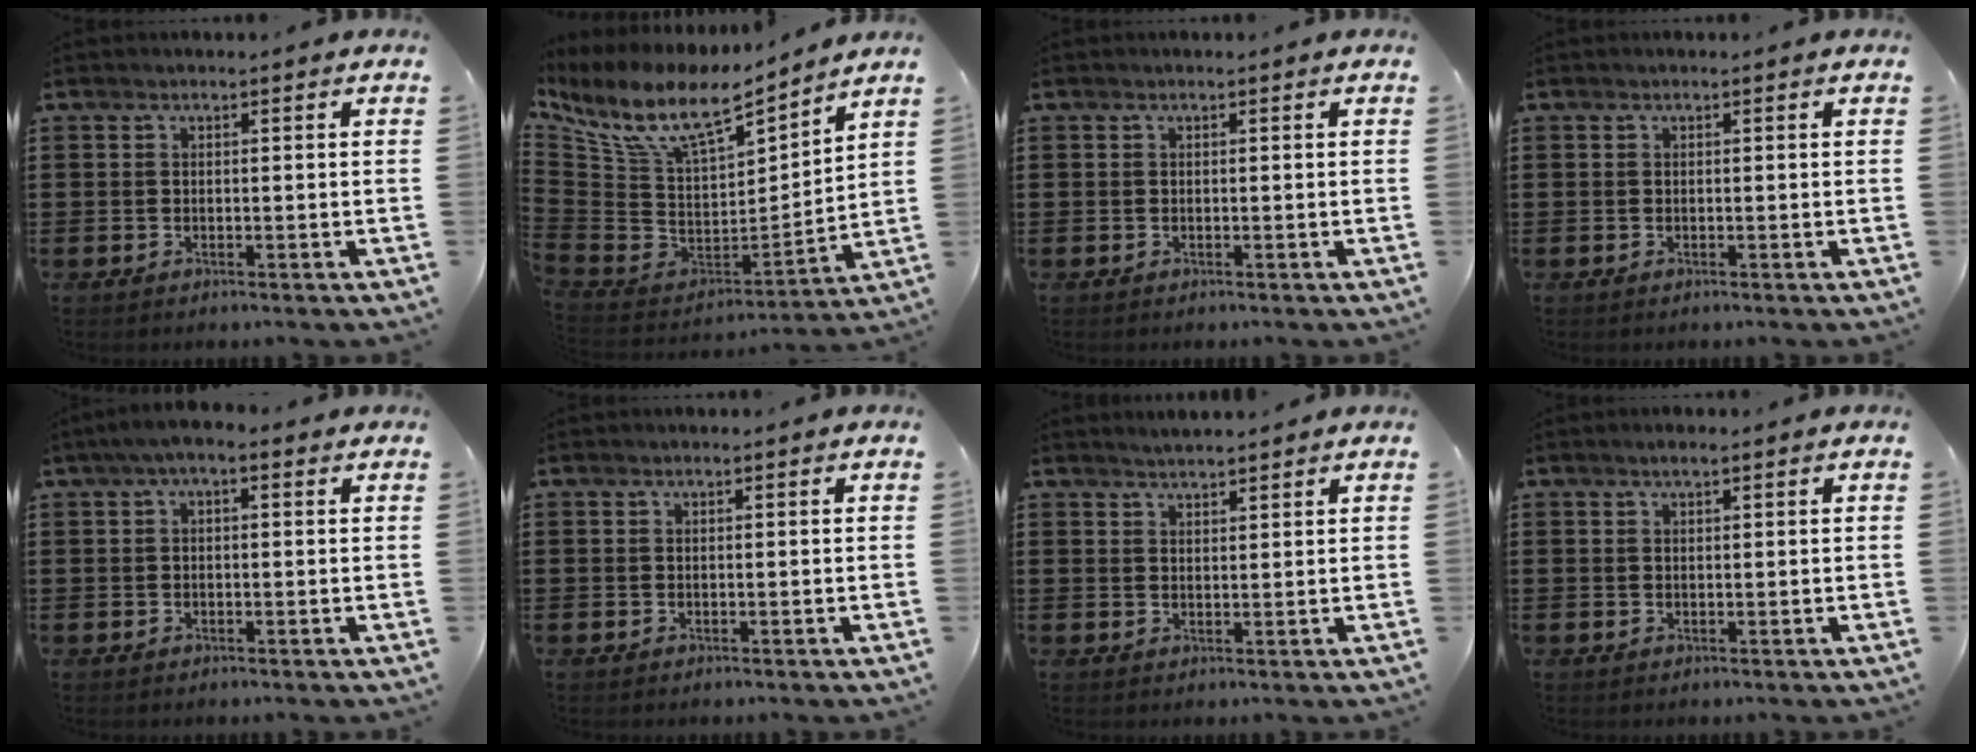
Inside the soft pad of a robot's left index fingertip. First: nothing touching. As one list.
[{"total": 11.0, "force": [7.8, 3.5, 6.9], "torque": [-0.166, -0.054, 0.137]}, {"total": 0.0}, {"total": 0.0}, {"total": 2.1, "force": [-0.1, 0.8, 2.0], "torque": [-0.036, 0.006, -0.004]}, {"total": 0.0}, {"total": 1.8, "force": [1.8, -0.1, 0.1], "torque": [-0.006, 0.001, 0.035]}, {"total": 1.1, "force": [0.6, 0.2, 0.9], "torque": [-0.017, 0.002, 0.011]}]